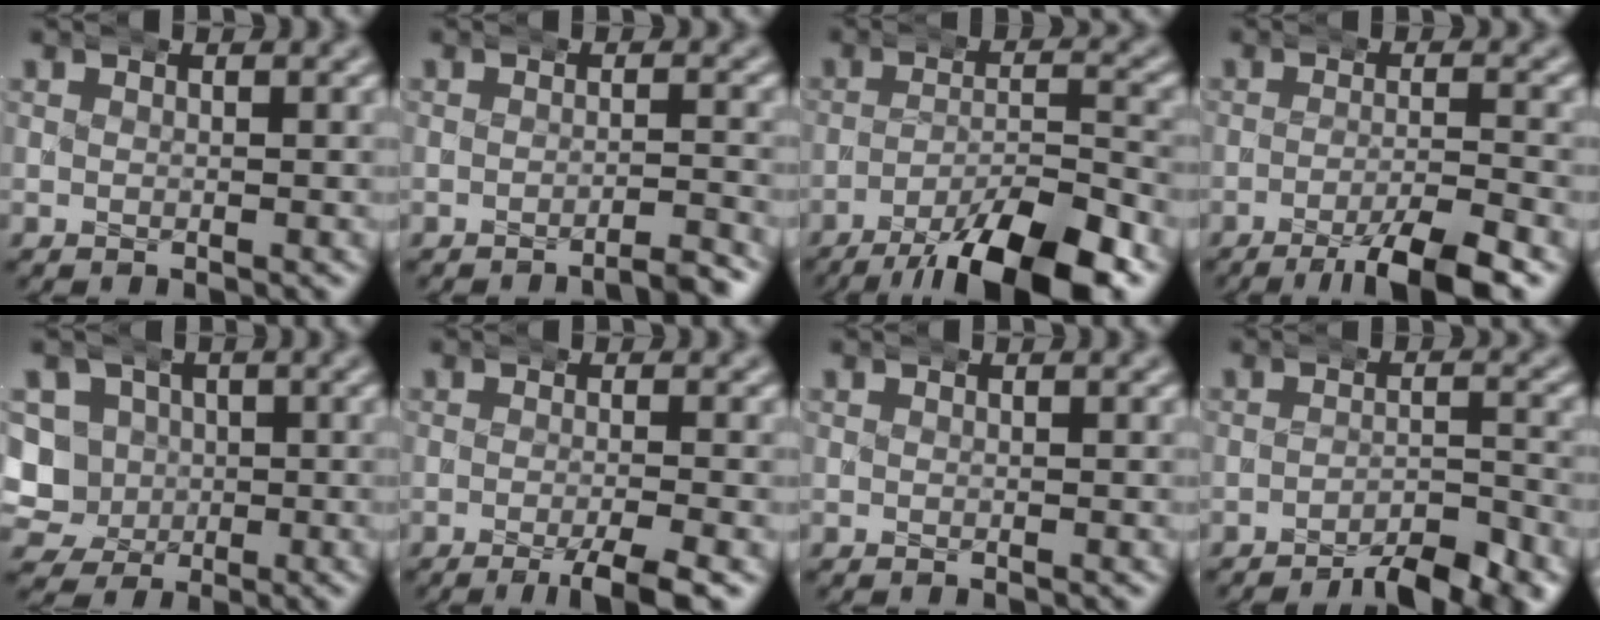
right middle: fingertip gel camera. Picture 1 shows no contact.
{"total": 2.3, "force": [-2.1, 0.0, 1.0], "torque": [-0.013, 0.010, -0.044]}
{"total": 9.9, "force": [-7.0, 2.4, 6.6], "torque": [-0.091, -0.006, -0.105]}
{"total": 6.0, "force": [-4.1, 0.8, 4.4], "torque": [-0.061, -0.006, -0.065]}
{"total": 10.7, "force": [-0.8, 10.0, 3.5], "torque": [-0.106, -0.028, -0.016]}
{"total": 3.6, "force": [-2.0, 0.3, 3.0], "torque": [-0.043, 0.003, -0.037]}
{"total": 0.0}
{"total": 5.3, "force": [-4.3, 1.0, 3.0], "torque": [-0.039, -0.003, -0.076]}